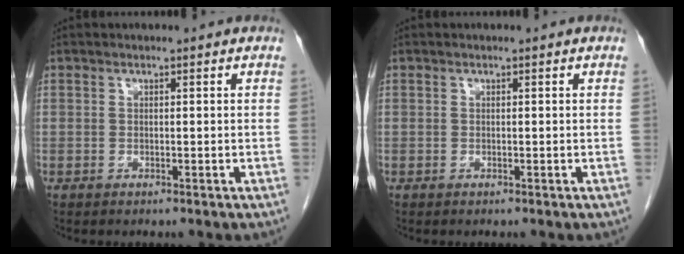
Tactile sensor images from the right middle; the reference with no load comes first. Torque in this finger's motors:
{"motor_torque": [0.00, 0.00, 0.02, -0.01]}